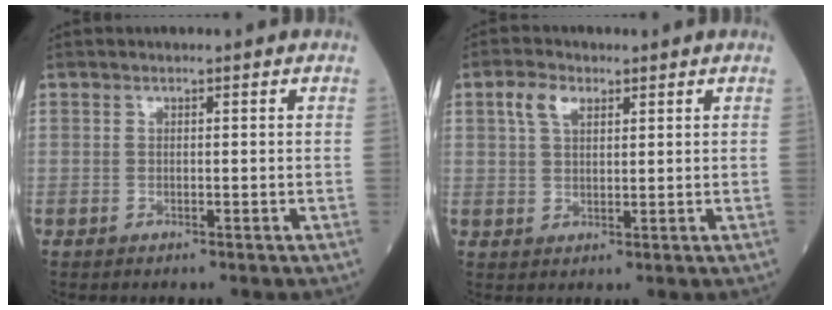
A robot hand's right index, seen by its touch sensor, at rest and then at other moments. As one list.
[{"total": 3.8, "force": [1.9, 2.0, 2.6], "torque": [-0.058, 0.011, 0.040]}]